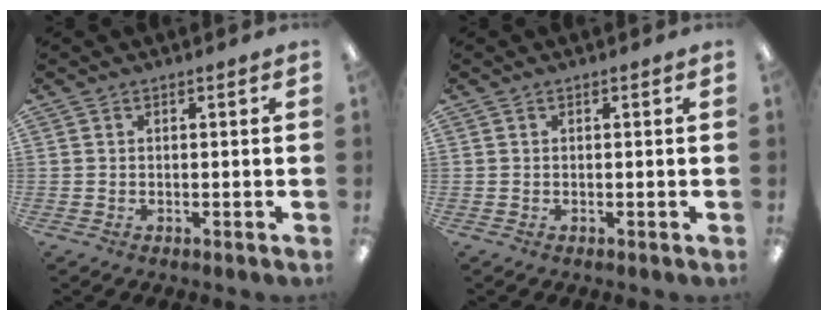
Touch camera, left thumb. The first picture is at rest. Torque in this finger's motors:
{"motor_torque": [-0.41, 0.40, -0.01, -0.01, 0.00]}